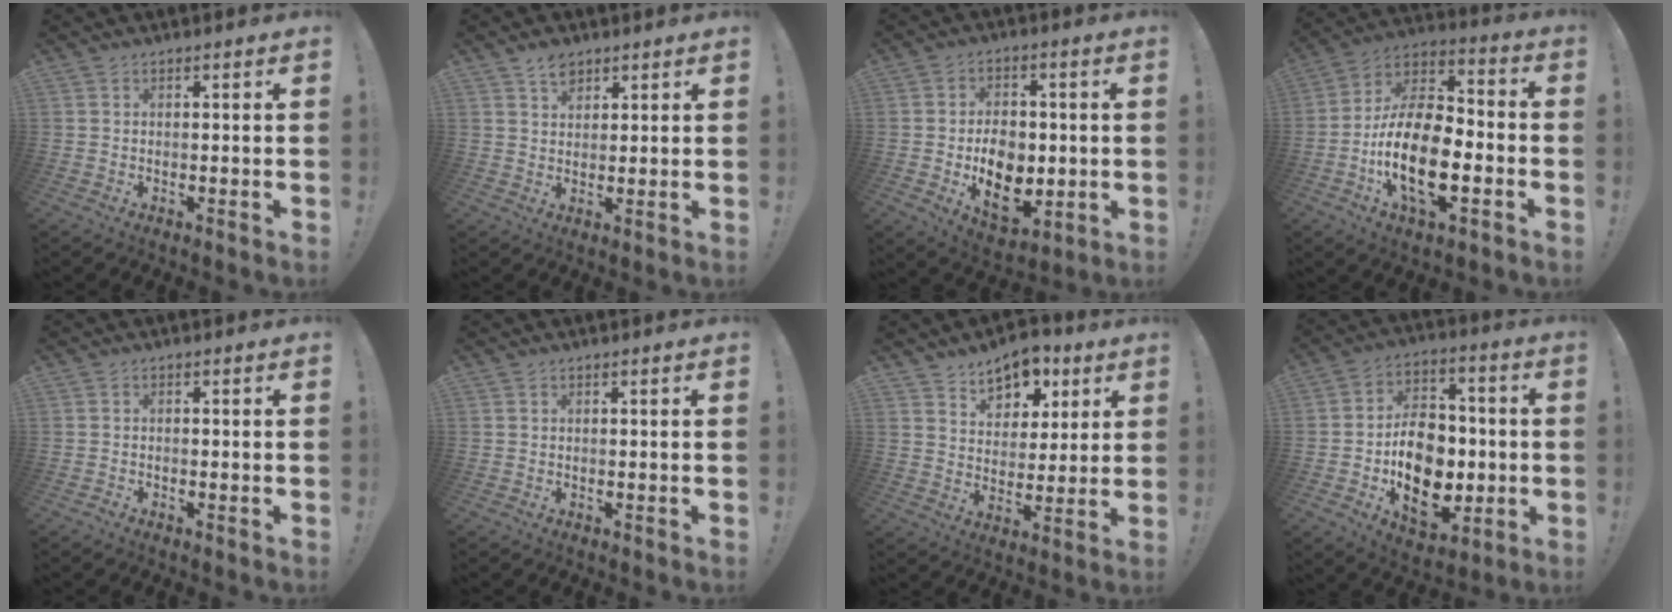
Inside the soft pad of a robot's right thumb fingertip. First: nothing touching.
{"total": 4.3, "force": [3.0, 2.5, 1.8], "torque": [-0.020, -0.013, 0.052]}
{"total": 12.9, "force": [-1.9, 9.5, 8.5], "torque": [-0.131, -0.003, -0.028]}
{"total": 20.2, "force": [-6.4, 10.5, 16.0], "torque": [-0.317, 0.025, -0.106]}
{"total": 1.2, "force": [-1.1, 0.2, 0.5], "torque": [-0.014, 0.004, -0.018]}
{"total": 0.0}
{"total": 9.9, "force": [6.6, 6.5, 3.5], "torque": [-0.048, -0.041, 0.125]}
{"total": 18.3, "force": [-3.4, 13.0, 12.5], "torque": [-0.213, 0.014, -0.044]}